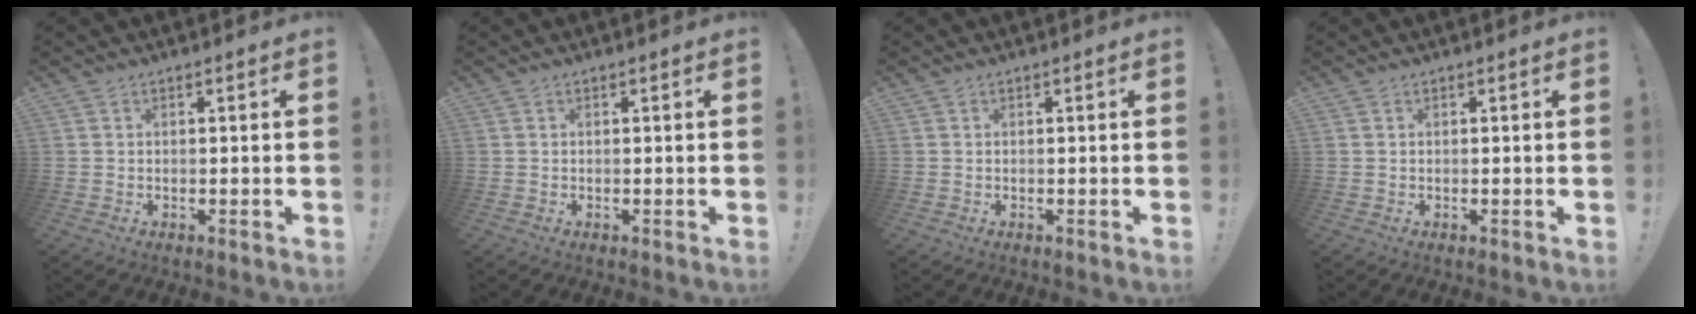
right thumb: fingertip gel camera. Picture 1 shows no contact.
{"total": 0.0}
{"total": 0.0}
{"total": 0.0}